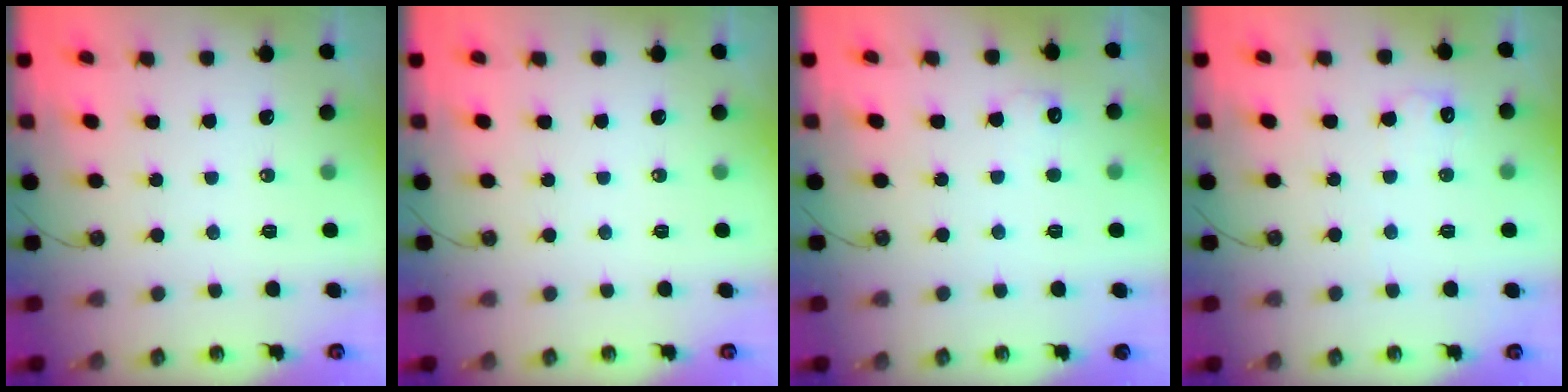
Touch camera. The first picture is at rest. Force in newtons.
{"total": 0.0}
{"total": 6.5, "press": 6.4, "slide": 1.1}
{"total": 6.3, "press": 6.3, "slide": 0.5}